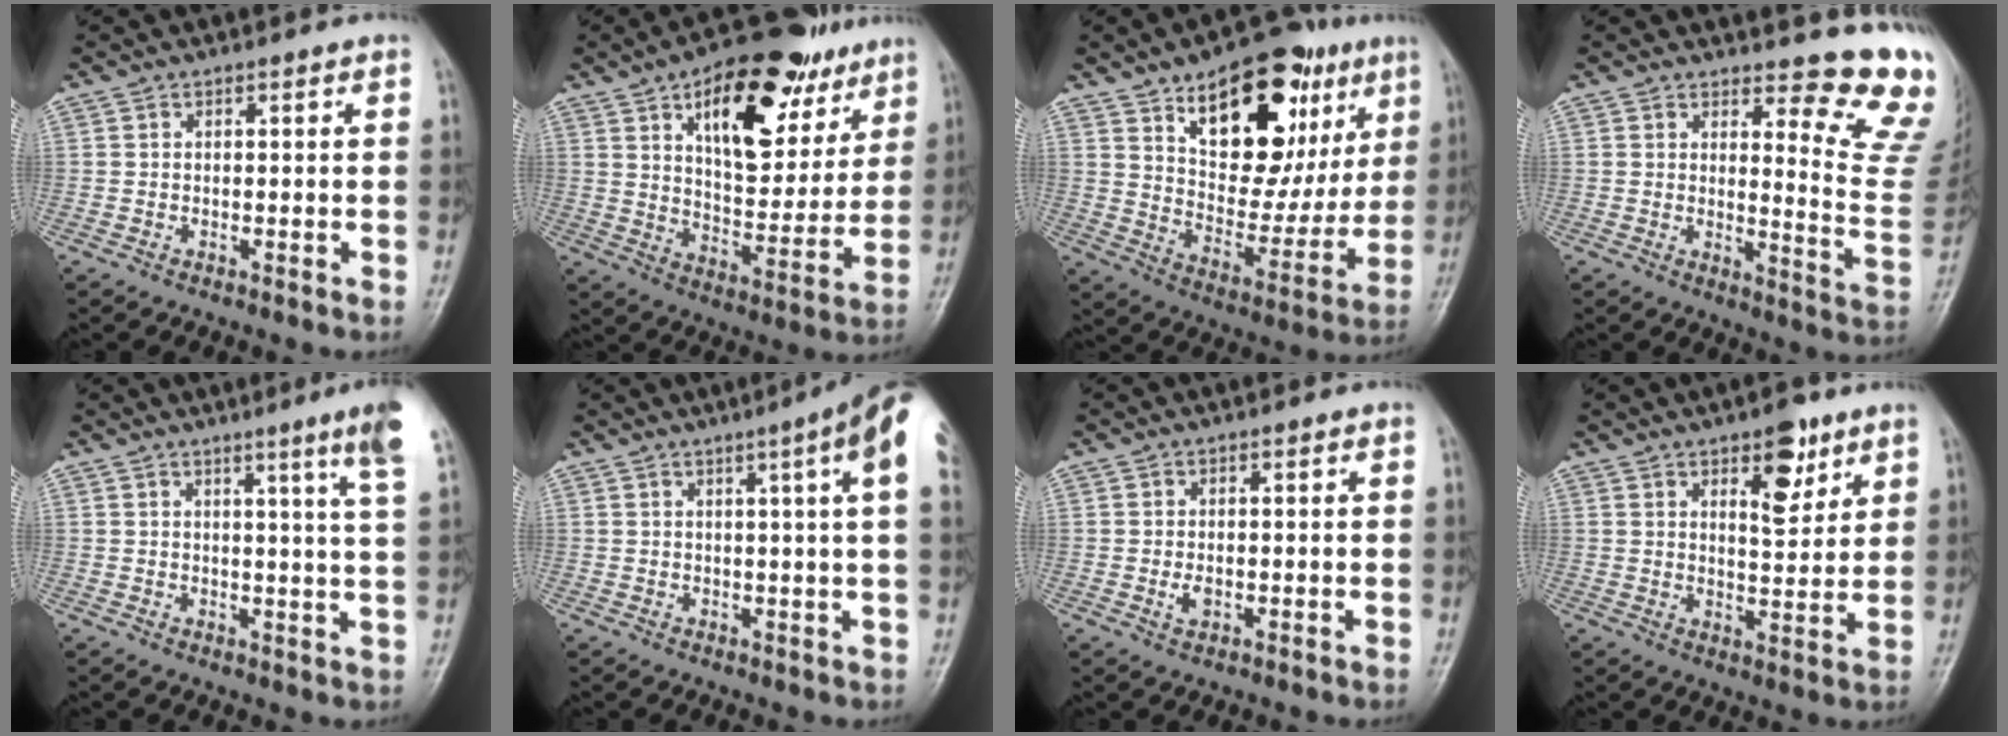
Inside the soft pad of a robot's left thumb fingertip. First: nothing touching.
{"total": 22.5, "force": [11.5, 11.1, 15.8], "torque": [-0.182, -0.034, 0.177]}
{"total": 24.7, "force": [12.0, 12.8, 17.4], "torque": [-0.201, -0.032, 0.186]}
{"total": 13.3, "force": [11.8, 2.9, 5.5], "torque": [-0.032, -0.138, 0.124]}
{"total": 8.0, "force": [4.8, -0.6, 6.4], "torque": [-0.081, -0.028, 0.055]}
{"total": 9.9, "force": [4.0, 0.1, 9.1], "torque": [-0.114, 0.002, 0.037]}
{"total": 2.1, "force": [-0.3, 1.4, 1.5], "torque": [-0.024, -0.001, -0.006]}
{"total": 8.4, "force": [4.8, 3.6, 5.9], "torque": [-0.060, -0.028, 0.067]}